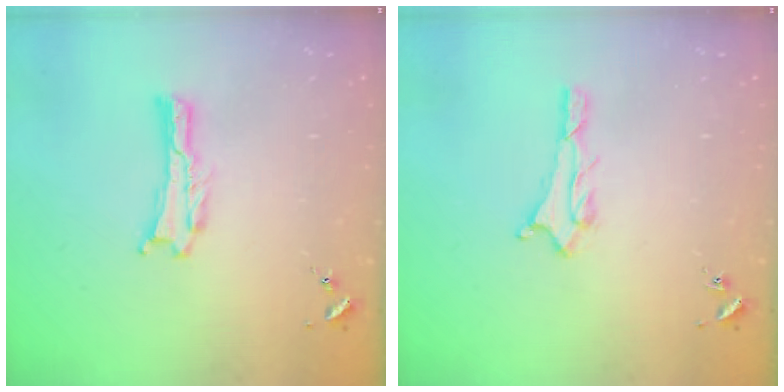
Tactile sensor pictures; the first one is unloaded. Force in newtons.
{"total": 2.0, "press": 2.0, "slide": 0.2}